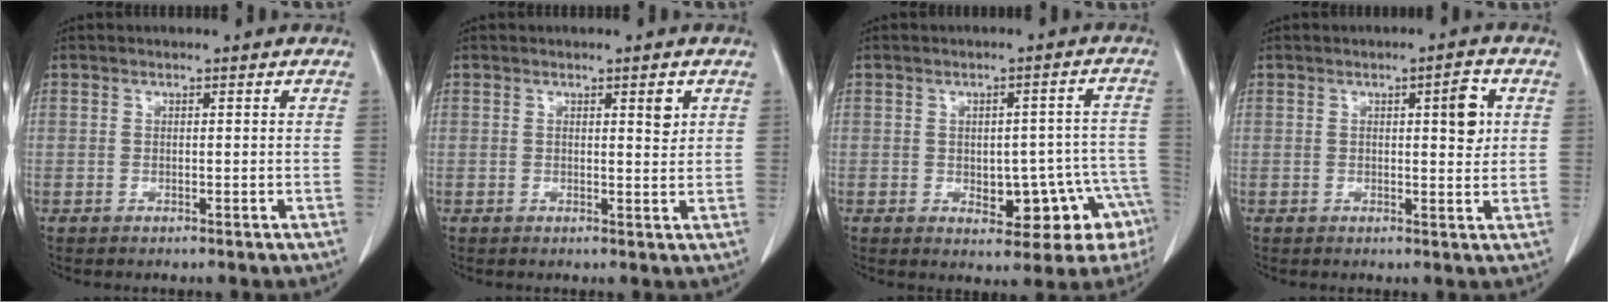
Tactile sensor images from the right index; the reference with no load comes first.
{"total": 2.0, "force": [0.9, 0.4, 1.7], "torque": [-0.025, -0.004, 0.012]}
{"total": 10.8, "force": [-4.5, 5.2, 8.3], "torque": [-0.060, 0.030, -0.050]}
{"total": 4.2, "force": [1.1, 1.1, 3.9], "torque": [-0.054, 0.000, 0.013]}